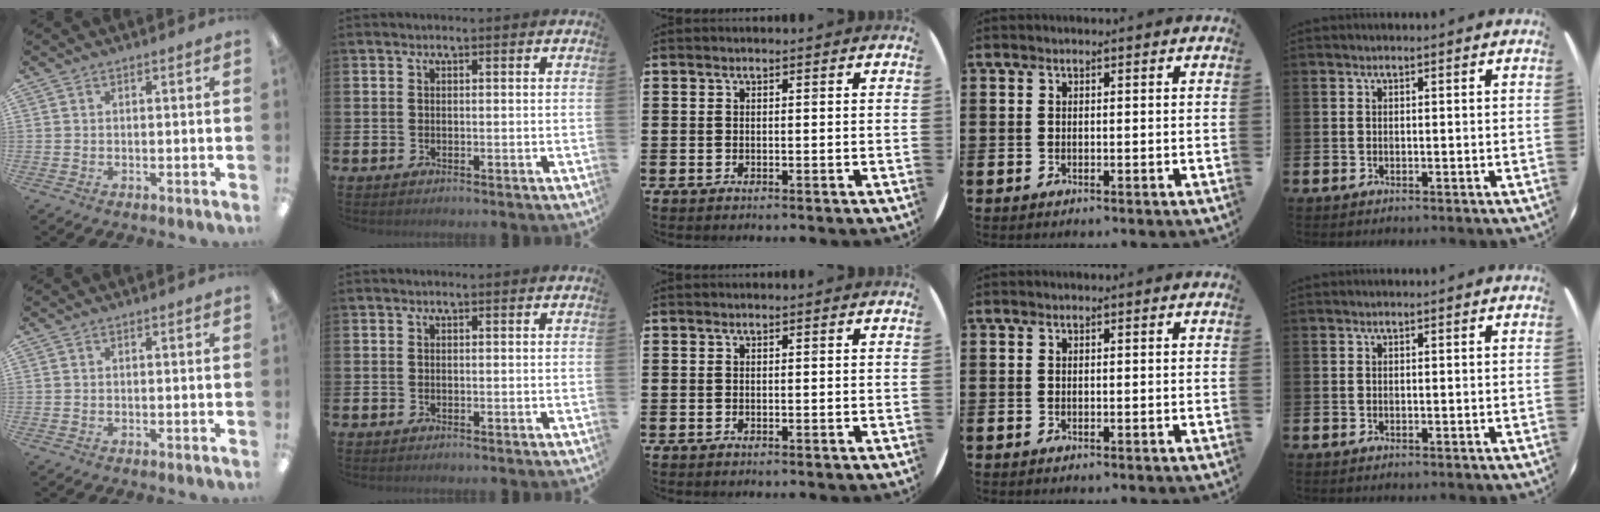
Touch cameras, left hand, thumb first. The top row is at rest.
{}